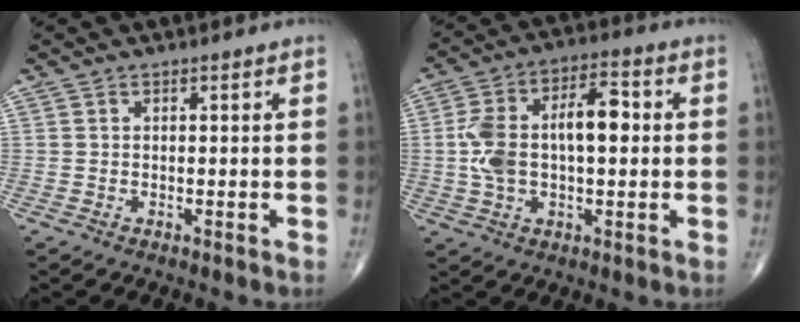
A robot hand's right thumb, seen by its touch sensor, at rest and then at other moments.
{"total": 14.5, "force": [0.7, 7.5, 12.5], "torque": [-0.228, 0.035, 0.011]}